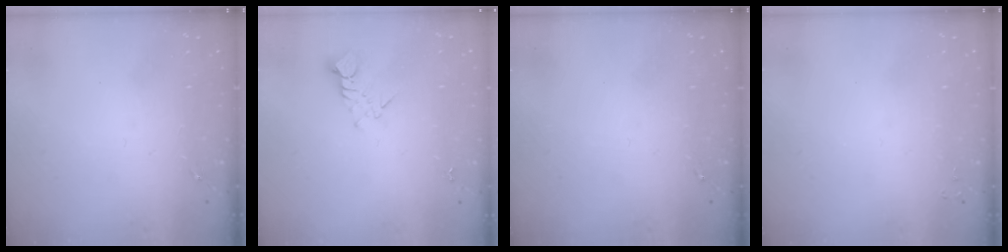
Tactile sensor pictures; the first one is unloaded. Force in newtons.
{"total": 3.7, "press": 3.7, "slide": 0.2}
{"total": 0.0}
{"total": 2.0, "press": 2.0, "slide": 0.3}